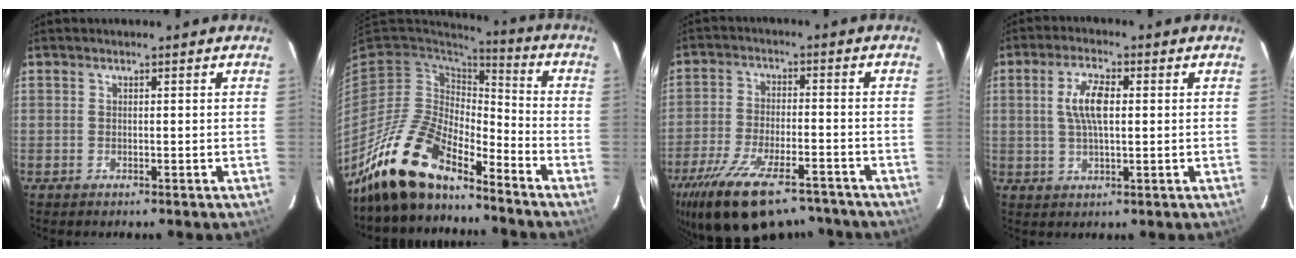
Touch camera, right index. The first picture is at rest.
{"total": 16.3, "force": [-13.7, 4.9, 7.4], "torque": [-0.152, -0.014, -0.260]}
{"total": 21.3, "force": [-15.9, 8.0, 11.7], "torque": [-0.235, -0.036, -0.244]}
{"total": 6.3, "force": [1.0, 2.3, 5.8], "torque": [-0.112, 0.007, 0.020]}